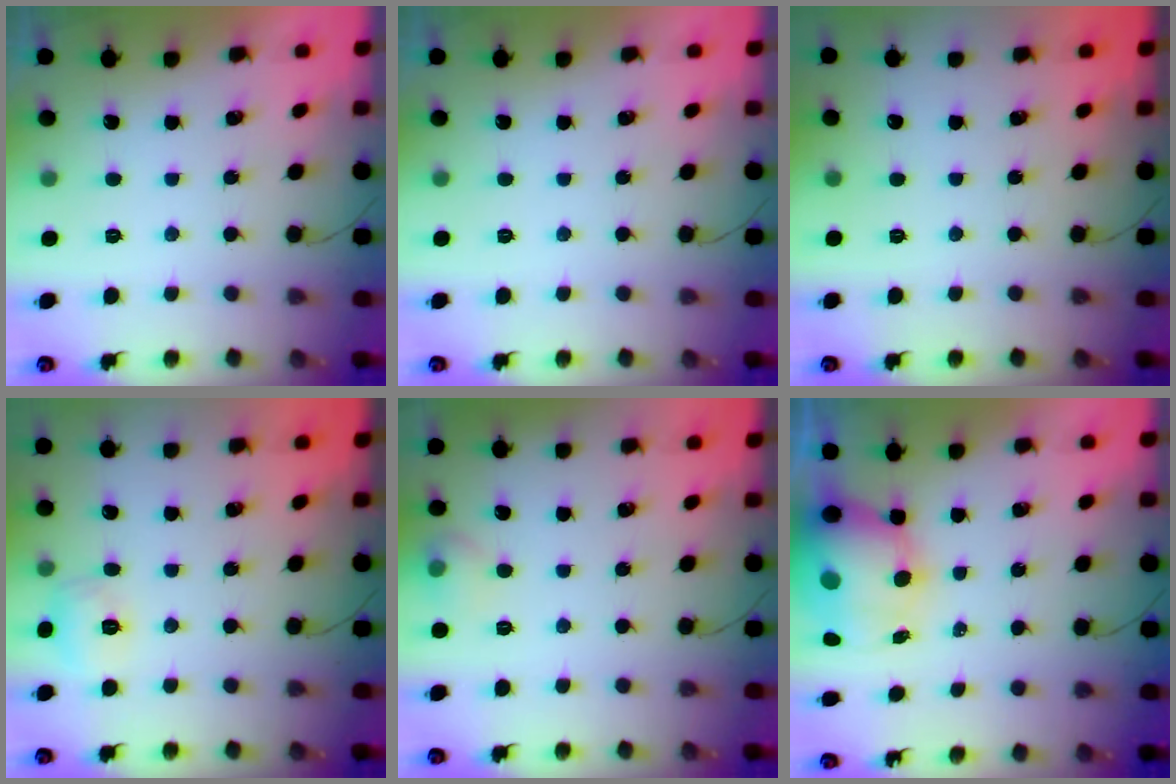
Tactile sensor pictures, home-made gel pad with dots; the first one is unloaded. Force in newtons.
{"total": 0.0}
{"total": 0.0}
{"total": 6.0, "press": 5.8, "slide": 1.6}
{"total": 7.0, "press": 6.8, "slide": 1.9}
{"total": 10.4, "press": 10.1, "slide": 2.5}